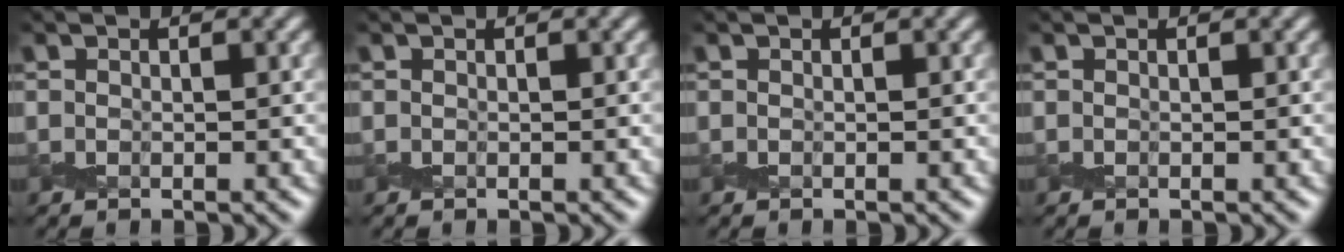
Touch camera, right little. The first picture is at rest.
{"total": 0.0}
{"total": 0.0}
{"total": 0.0}